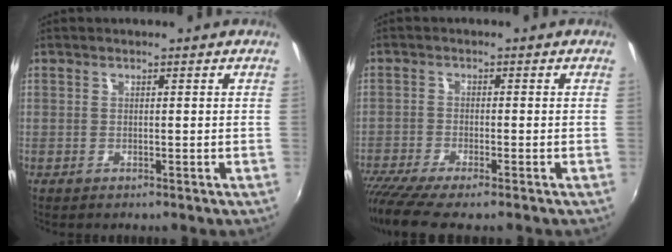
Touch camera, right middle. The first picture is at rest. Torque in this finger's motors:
{"motor_torque": [1.11, -1.03, 0.39, 0.14]}